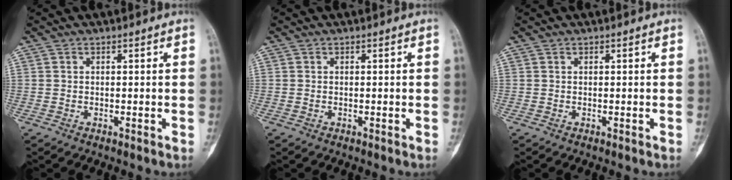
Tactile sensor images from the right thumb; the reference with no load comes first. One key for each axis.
{"total": 0.0}
{"total": 0.0}